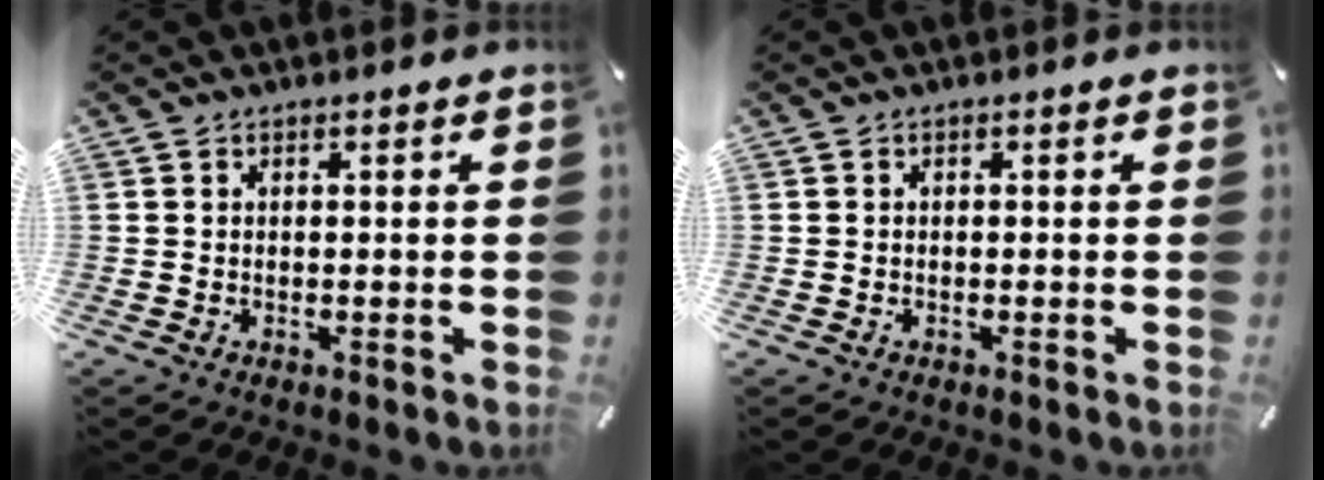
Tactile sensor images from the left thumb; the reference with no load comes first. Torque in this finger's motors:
{"motor_torque": [0.00, 0.16, -0.07, 0.03, 0.00]}